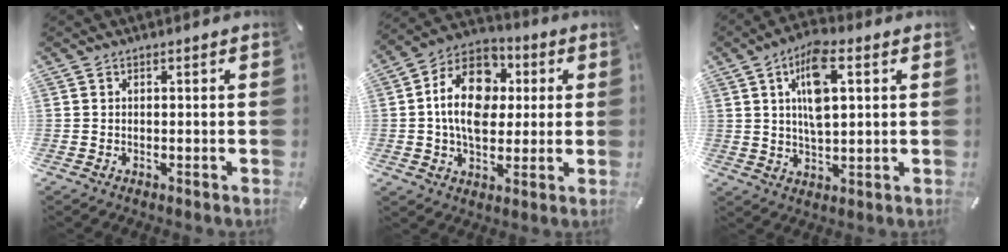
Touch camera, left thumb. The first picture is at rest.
{"total": 16.1, "force": [1.7, 11.8, 10.7], "torque": [-0.203, 0.011, 0.030]}
{"total": 10.6, "force": [3.5, 4.5, 8.9], "torque": [-0.159, -0.001, 0.056]}